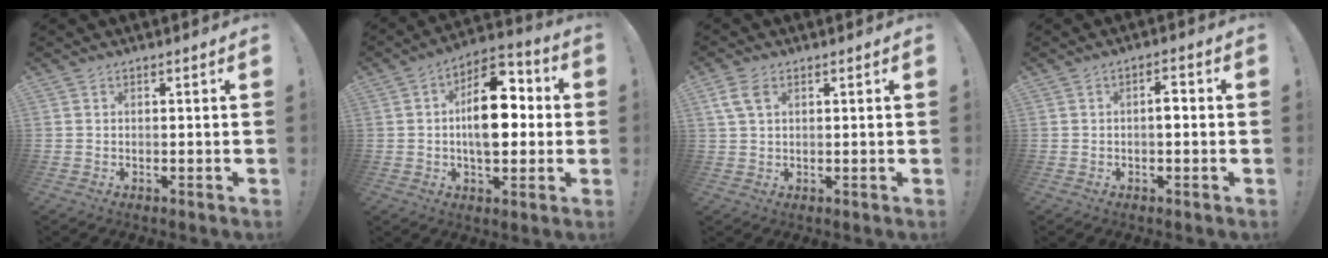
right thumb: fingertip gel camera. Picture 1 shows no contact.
{"total": 16.1, "force": [0.5, 9.5, 13.1], "torque": [-0.189, 0.012, 0.007]}
{"total": 5.2, "force": [2.0, 3.2, 3.6], "torque": [-0.068, 0.005, 0.041]}
{"total": 3.3, "force": [-0.5, 1.7, 2.8], "torque": [-0.041, 0.010, -0.013]}